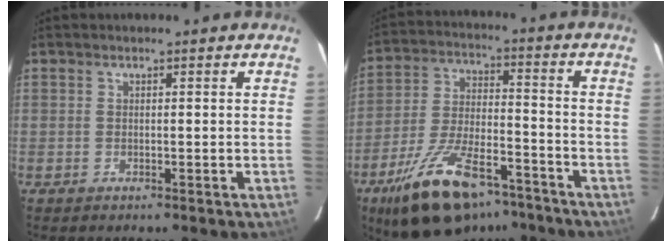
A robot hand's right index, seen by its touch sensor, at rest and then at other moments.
{"total": 17.1, "force": [-11.8, 5.8, 10.9], "torque": [-0.224, -0.011, -0.206]}